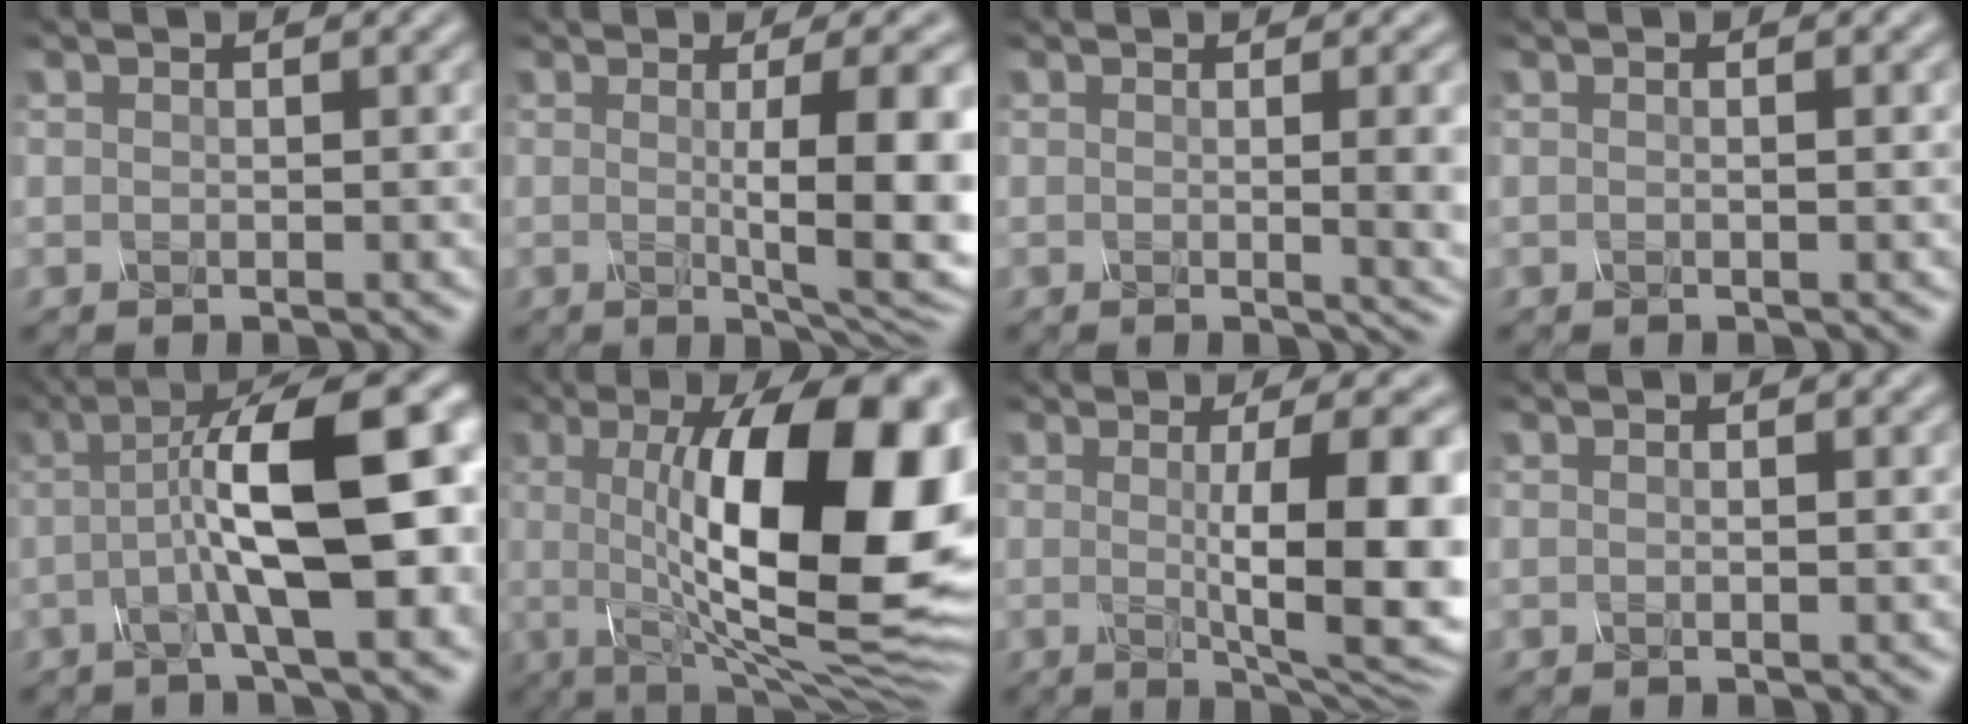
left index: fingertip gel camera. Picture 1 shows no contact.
{"total": 8.6, "force": [-0.2, 2.0, 8.3], "torque": [-0.108, -0.008, 0.001]}
{"total": 6.4, "force": [0.0, 2.7, 5.8], "torque": [-0.034, 0.003, 0.001]}
{"total": 1.3, "force": [0.0, 0.5, 1.2], "torque": [-0.015, 0.000, -0.009]}
{"total": 11.7, "force": [0.2, 2.9, 11.3], "torque": [-0.169, 0.019, -0.005]}
{"total": 17.8, "force": [1.9, 5.8, 16.7], "torque": [-0.217, 0.007, 0.027]}
{"total": 10.3, "force": [-0.1, 2.7, 10.0], "torque": [-0.124, -0.007, 0.001]}
{"total": 0.7, "force": [-0.1, 0.2, 0.7], "torque": [-0.010, -0.001, -0.005]}